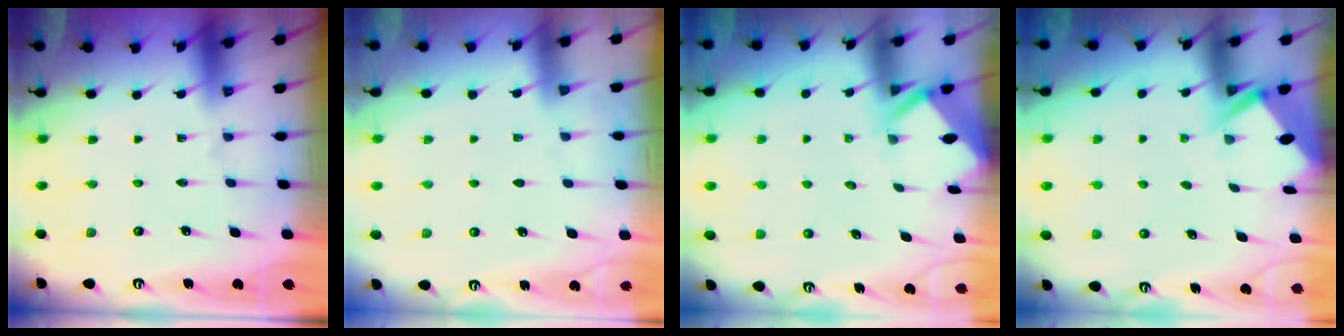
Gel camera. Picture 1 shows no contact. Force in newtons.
{"total": 3.0, "press": 3.0, "slide": 0.4}
{"total": 2.3, "press": 2.3, "slide": 0.2}
{"total": 2.7, "press": 2.7, "slide": 0.3}